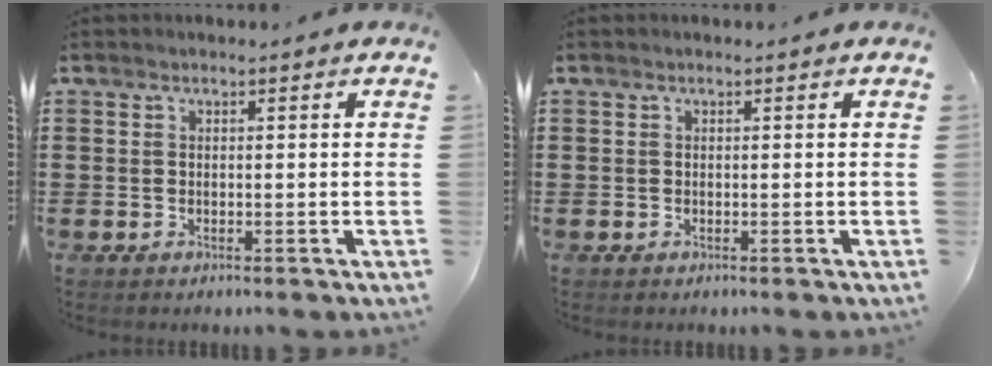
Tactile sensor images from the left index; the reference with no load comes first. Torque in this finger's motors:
{"motor_torque": [0.00, 0.00, 0.01, -0.01]}